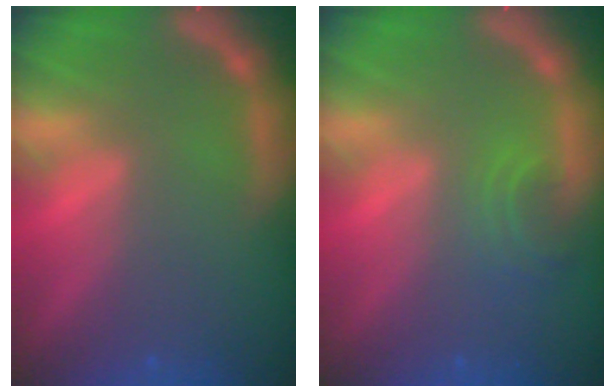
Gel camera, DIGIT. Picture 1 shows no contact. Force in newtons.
{"total": 2.4}